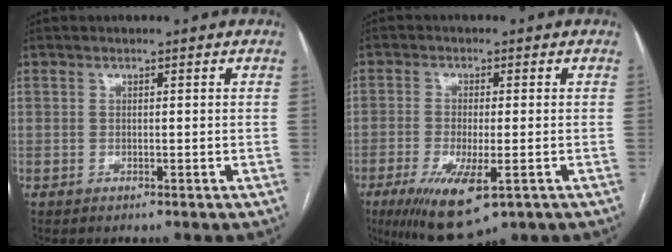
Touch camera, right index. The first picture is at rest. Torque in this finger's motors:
{"motor_torque": [1.05, -0.31, 0.54, 0.13]}